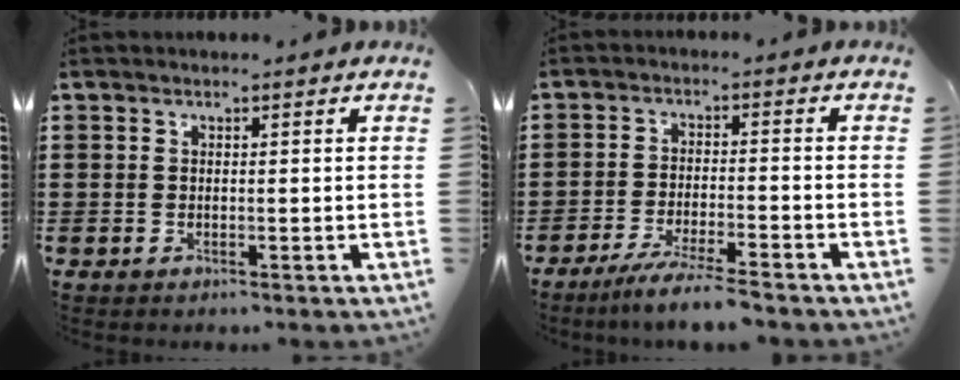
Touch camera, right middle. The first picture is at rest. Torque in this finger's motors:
{"motor_torque": [1.32, -0.82, 0.32, 0.08]}